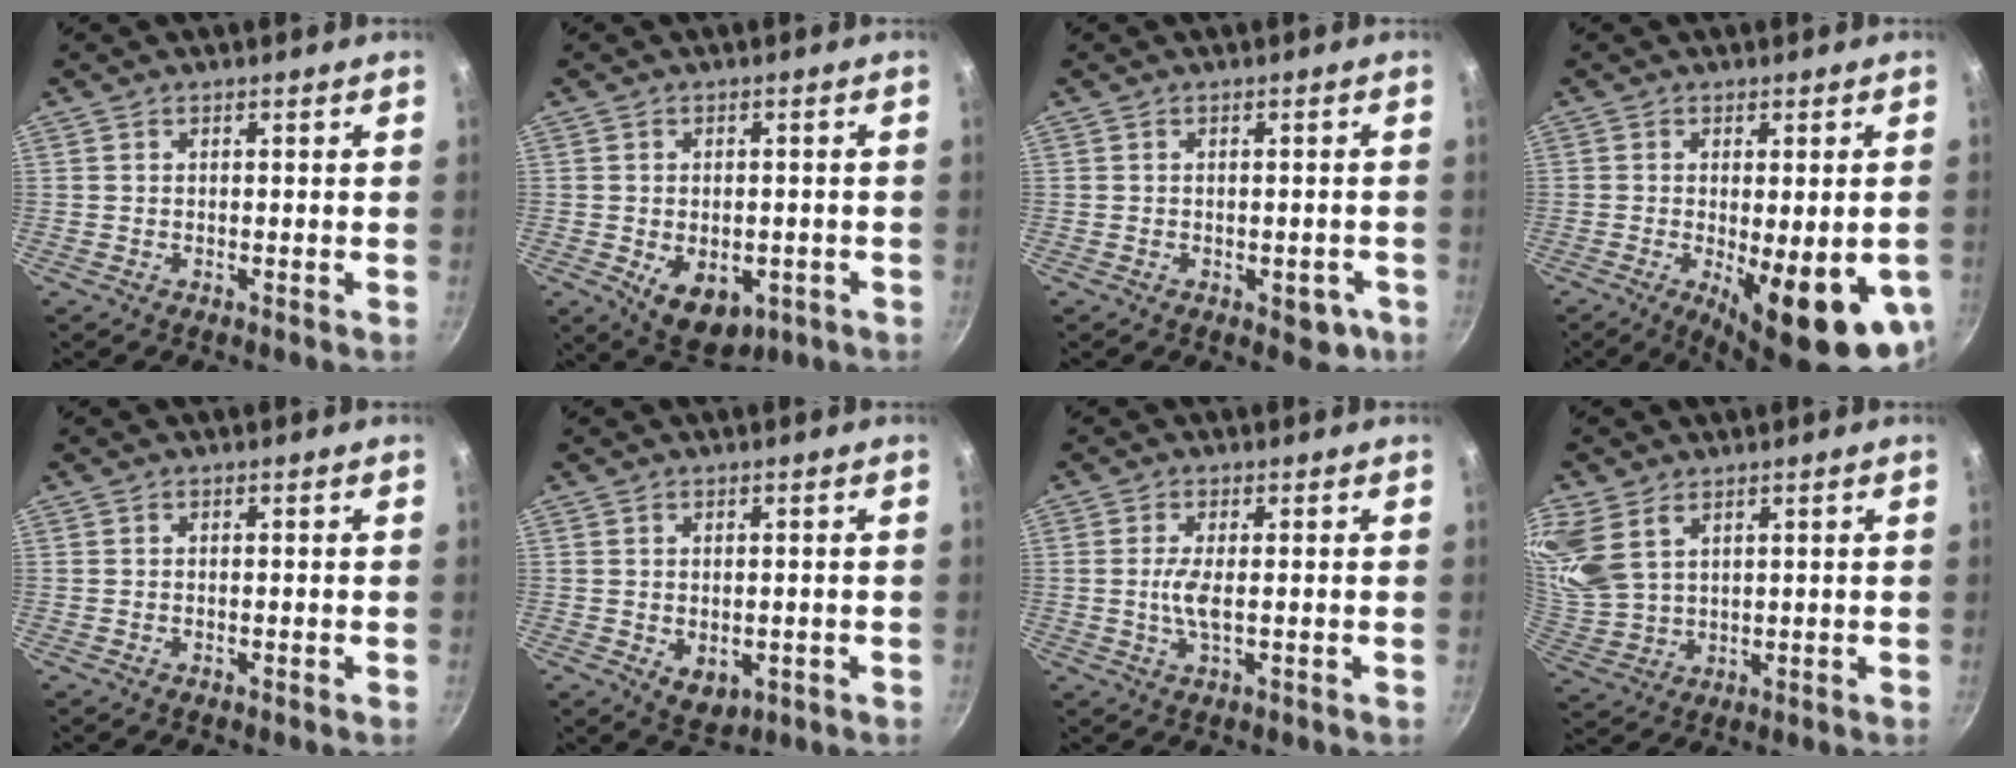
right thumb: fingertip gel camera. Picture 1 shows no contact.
{"total": 9.0, "force": [-2.5, 6.0, 6.3], "torque": [-0.069, -0.003, -0.018]}
{"total": 4.3, "force": [-1.6, 2.5, 3.1], "torque": [-0.017, 0.013, -0.013]}
{"total": 16.2, "force": [-4.1, 5.0, 14.8], "torque": [-0.180, -0.019, -0.042]}
{"total": 0.0}
{"total": 4.6, "force": [-0.5, 3.2, 3.2], "torque": [-0.040, -0.007, 0.003]}
{"total": 3.7, "force": [0.0, 0.9, 3.6], "torque": [-0.082, -0.002, -0.001]}
{"total": 12.5, "force": [6.5, 8.1, 7.0], "torque": [-0.159, -0.005, 0.147]}